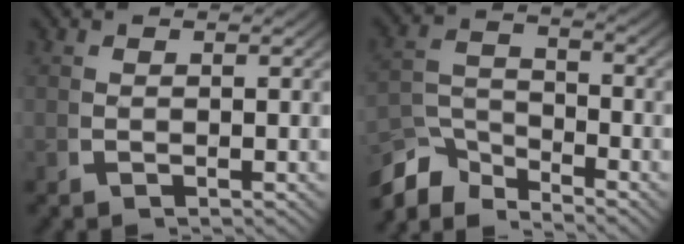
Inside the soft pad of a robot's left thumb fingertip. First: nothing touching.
{"total": 5.9, "force": [-3.7, 3.3, 3.2], "torque": [-0.046, -0.017, -0.065]}